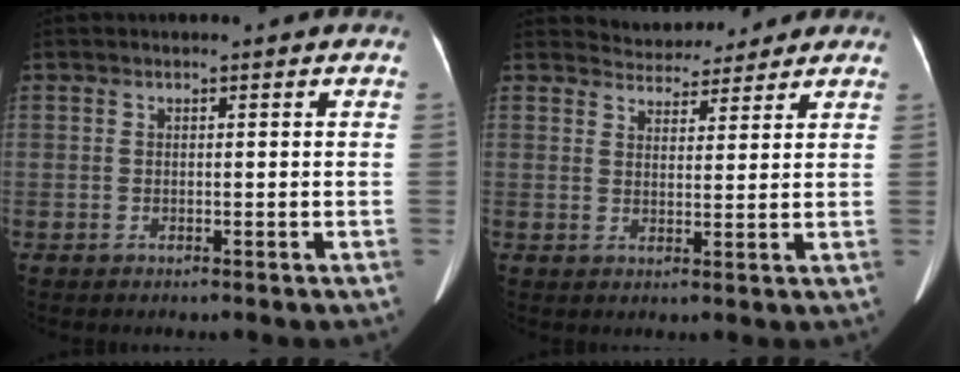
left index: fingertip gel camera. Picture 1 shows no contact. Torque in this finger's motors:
{"motor_torque": [0.45, -0.51, -0.01, -0.01]}